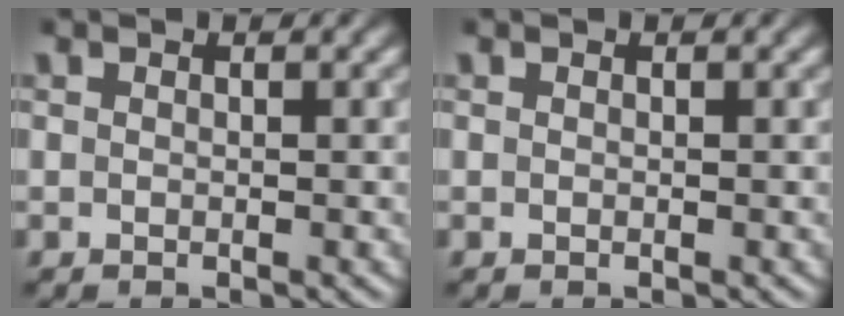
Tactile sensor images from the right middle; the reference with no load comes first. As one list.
[{"total": 0.0}]